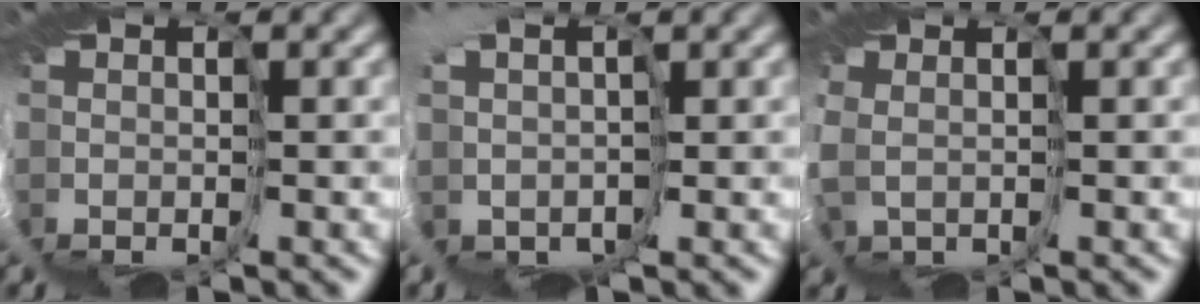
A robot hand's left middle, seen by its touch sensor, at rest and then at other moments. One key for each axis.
{"total": 4.6, "fx": 0.5, "fy": 3.1, "fz": 3.3, "tx": -0.076, "ty": -0.023, "tz": 0.000}
{"total": 3.3, "fx": 0.6, "fy": 2.5, "fz": 2.0, "tx": -0.082, "ty": 0.001, "tz": 0.022}